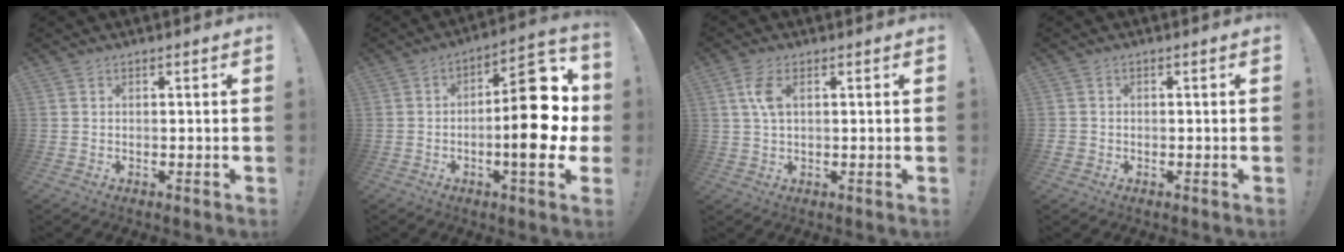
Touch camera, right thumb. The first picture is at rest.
{"total": 20.2, "force": [-1.5, 7.8, 18.5], "torque": [-0.229, 0.009, -0.020]}
{"total": 5.7, "force": [1.6, 2.6, 4.8], "torque": [-0.091, -0.001, 0.025]}
{"total": 1.4, "force": [-0.6, 1.2, 0.3], "torque": [-0.004, 0.005, -0.012]}